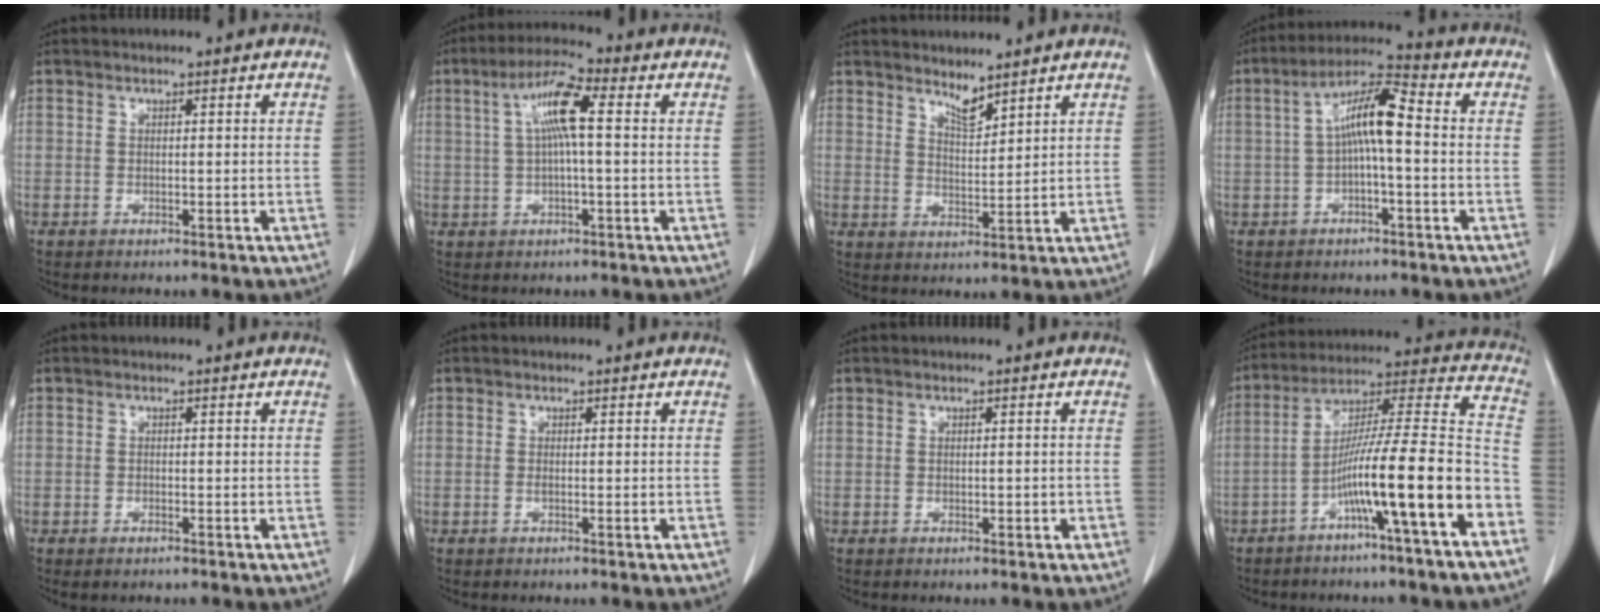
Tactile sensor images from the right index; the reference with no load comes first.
{"total": 7.5, "force": [1.4, 0.8, 7.4], "torque": [-0.144, 0.019, 0.022]}
{"total": 3.3, "force": [3.0, 0.4, 1.3], "torque": [-0.027, -0.010, 0.059]}
{"total": 8.4, "force": [0.1, 1.5, 8.3], "torque": [-0.156, 0.030, -0.004]}
{"total": 0.9, "force": [-0.6, 0.3, 0.5], "torque": [-0.013, -0.003, -0.006]}
{"total": 0.7, "force": [-0.2, 0.1, 0.7], "torque": [-0.014, -0.002, -0.002]}
{"total": 0.7, "force": [-0.2, 0.4, 0.6], "torque": [-0.010, 0.000, 0.000]}
{"total": 16.8, "force": [-7.5, -0.3, 15.0], "torque": [-0.243, 0.016, -0.126]}